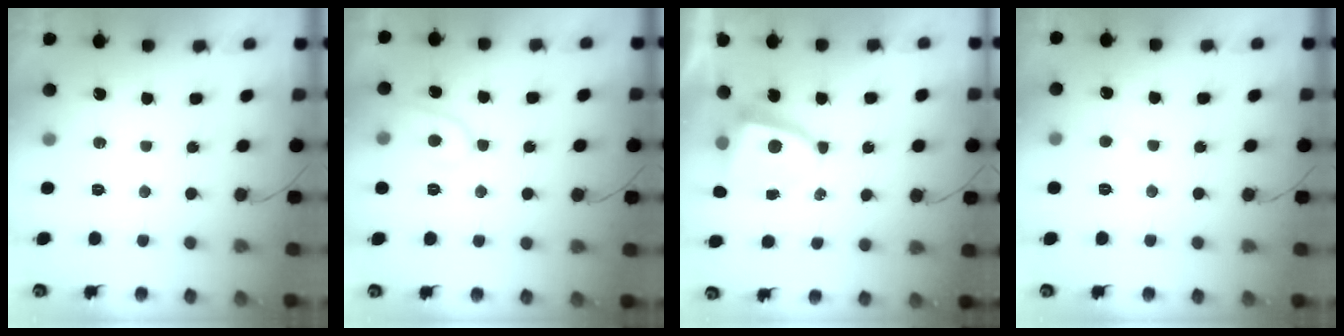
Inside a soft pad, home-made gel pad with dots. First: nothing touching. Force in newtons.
{"total": 8.2, "press": 8.1, "slide": 0.9}
{"total": 6.2, "press": 6.1, "slide": 0.7}
{"total": 3.6, "press": 3.6, "slide": 0.3}